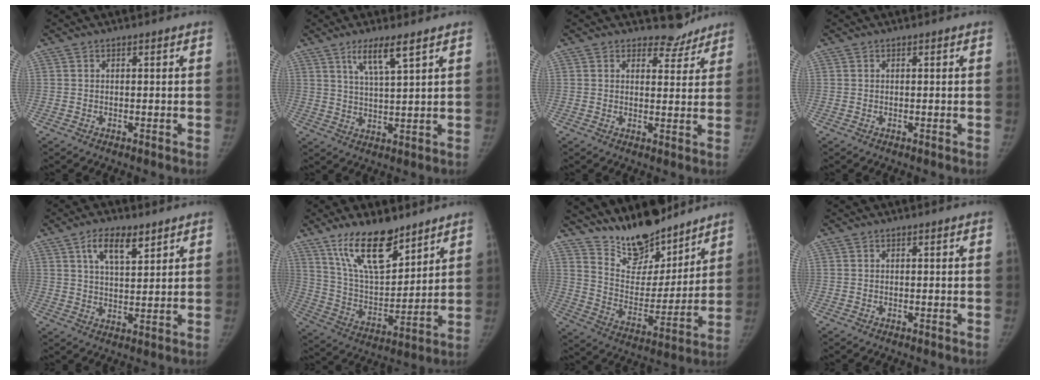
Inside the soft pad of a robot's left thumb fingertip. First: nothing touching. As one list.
[{"total": 6.5, "force": [4.0, 0.7, 5.0], "torque": [-0.096, -0.026, 0.079]}, {"total": 4.2, "force": [3.7, 1.9, -0.2], "torque": [0.030, -0.032, 0.046]}, {"total": 0.0}, {"total": 7.5, "force": [4.3, 3.2, 5.3], "torque": [-0.077, -0.022, 0.075]}, {"total": 16.3, "force": [11.4, 6.5, 9.7], "torque": [-0.128, -0.070, 0.216]}, {"total": 15.9, "force": [13.8, 5.9, 5.1], "torque": [-0.033, -0.099, 0.243]}, {"total": 0.0}]